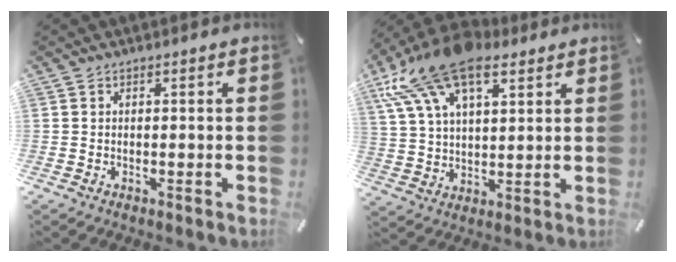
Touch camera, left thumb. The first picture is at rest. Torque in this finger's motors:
{"motor_torque": [3.02, 1.98, 2.05, -0.71, 0.79]}